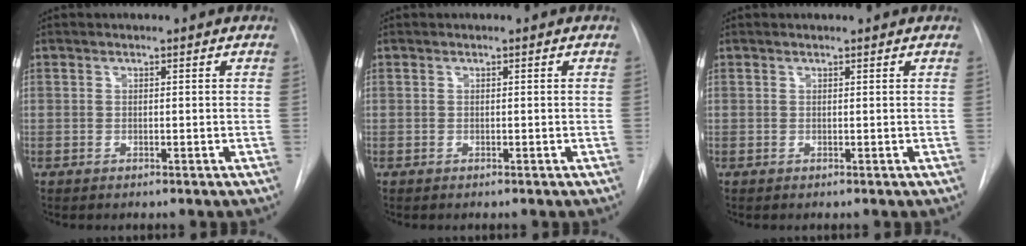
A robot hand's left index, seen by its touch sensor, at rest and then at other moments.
{"total": 0.0}
{"total": 1.1, "force": [1.1, 0.1, 0.2], "torque": [-0.010, 0.011, 0.015]}